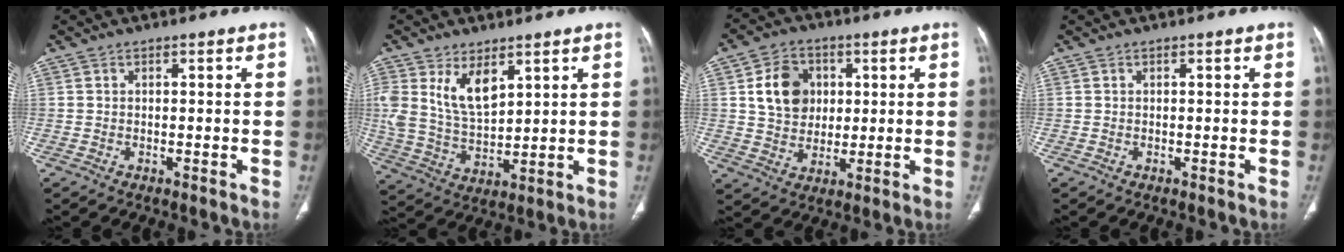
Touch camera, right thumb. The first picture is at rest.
{"total": 10.4, "force": [5.2, 5.5, 7.2], "torque": [-0.123, -0.025, 0.112]}
{"total": 10.5, "force": [2.5, 8.5, 5.6], "torque": [-0.062, -0.004, 0.045]}
{"total": 0.0}